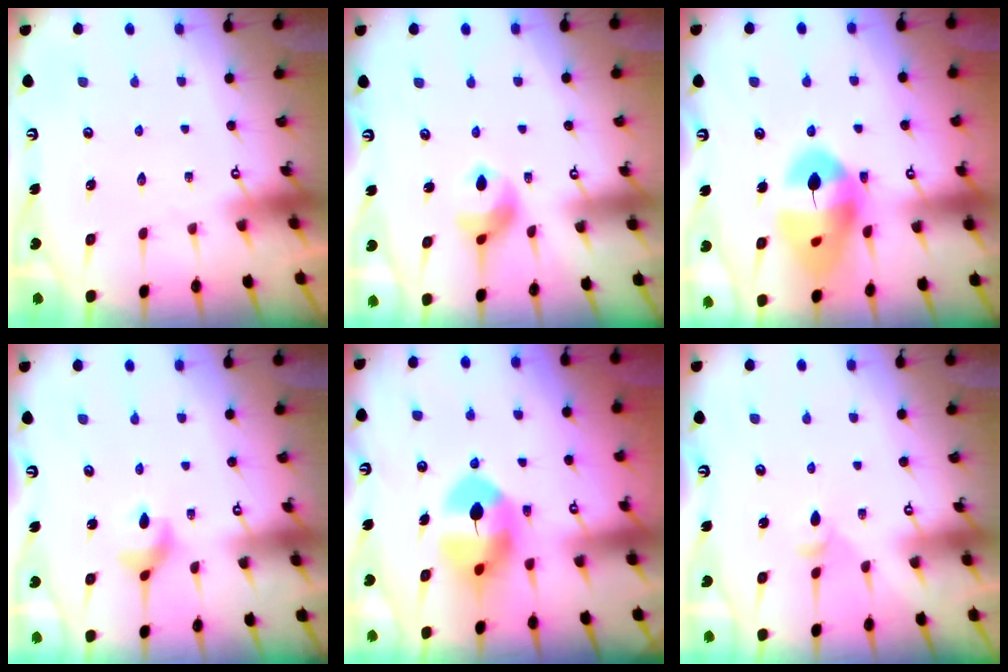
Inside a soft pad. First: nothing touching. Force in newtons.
{"total": 9.0, "press": 8.9, "slide": 1.0}
{"total": 16.8, "press": 16.7, "slide": 2.3}
{"total": 3.8, "press": 3.7, "slide": 0.6}
{"total": 9.0, "press": 9.0, "slide": 0.6}
{"total": 4.3, "press": 4.2, "slide": 0.6}